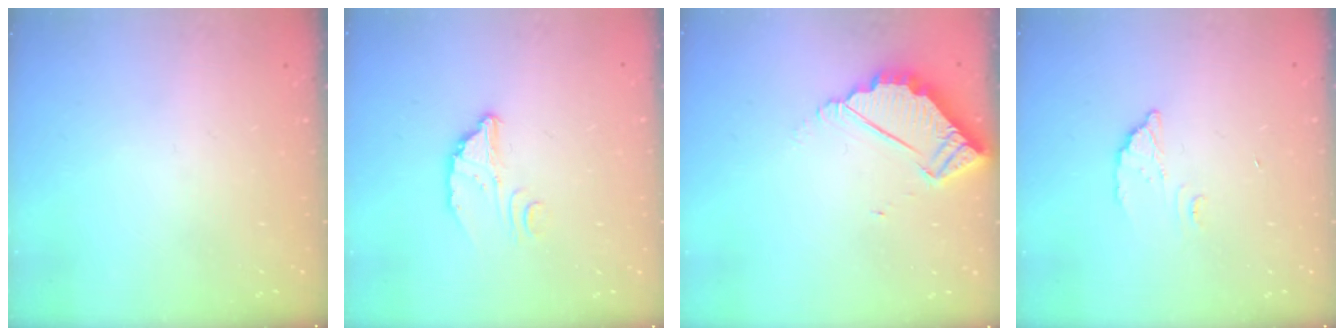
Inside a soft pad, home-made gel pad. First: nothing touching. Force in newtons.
{"total": 3.7, "press": 3.7, "slide": 0.2}
{"total": 4.4, "press": 4.4, "slide": 0.3}
{"total": 2.8, "press": 2.8, "slide": 0.2}